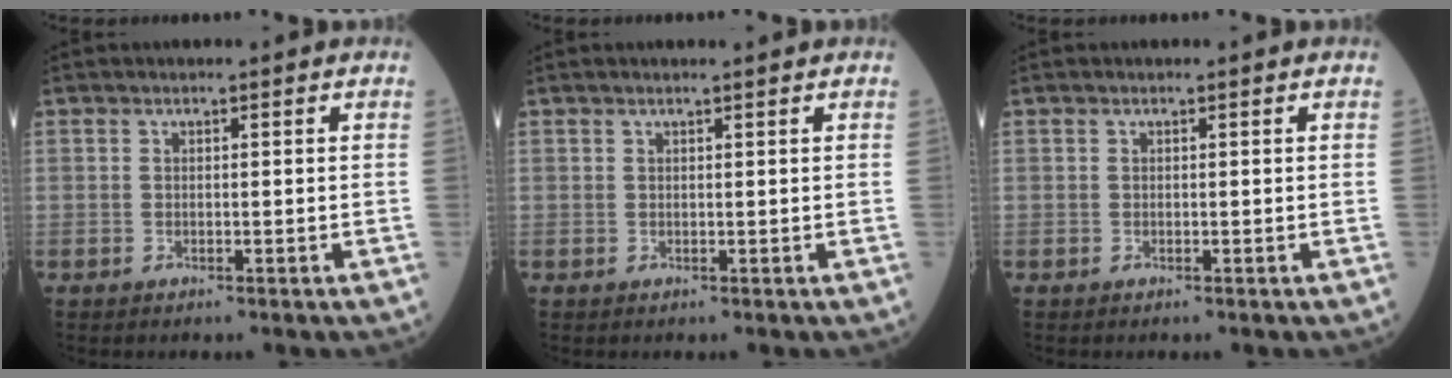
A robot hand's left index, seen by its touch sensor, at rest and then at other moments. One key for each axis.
{"total": 1.2, "fx": 1.0, "fy": -0.2, "fz": 0.6, "tx": -0.010, "ty": 0.005, "tz": 0.018}
{"total": 0.0}